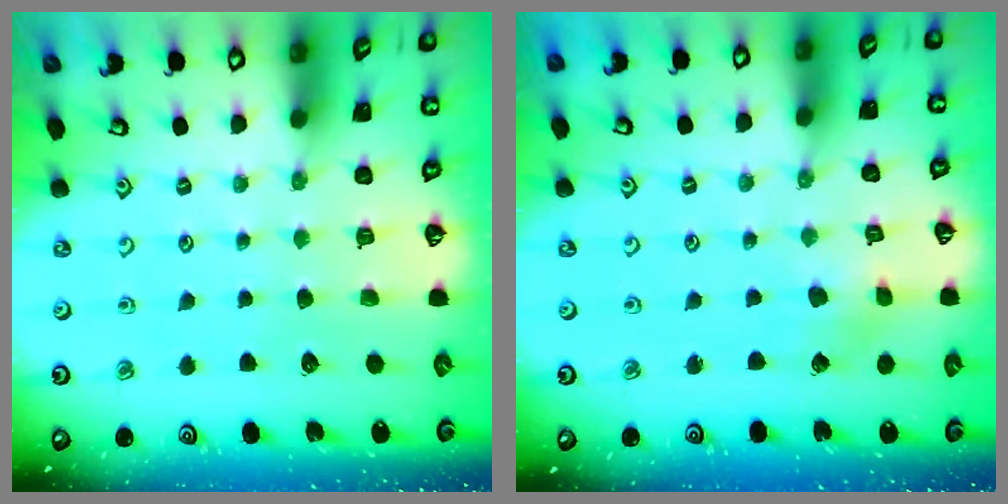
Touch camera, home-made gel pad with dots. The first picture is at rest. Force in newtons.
{"total": 3.1, "press": 3.1, "slide": 0.2}